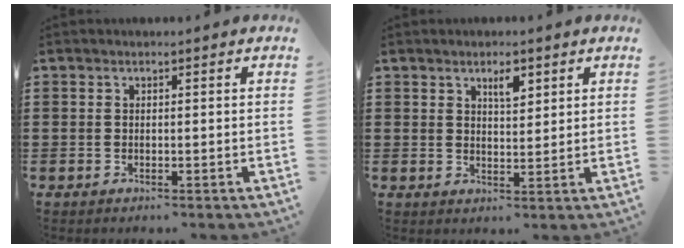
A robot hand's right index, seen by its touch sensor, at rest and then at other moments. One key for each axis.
{"total": 3.0, "fx": 1.9, "fy": 1.1, "fz": 2.1, "tx": -0.030, "ty": -0.002, "tz": 0.029}